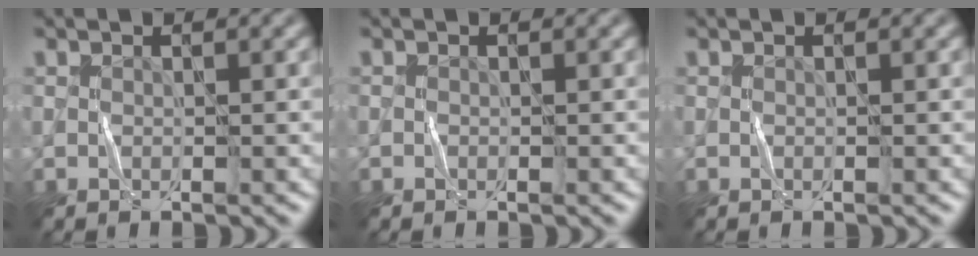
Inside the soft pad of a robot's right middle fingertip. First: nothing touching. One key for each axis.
{"total": 0.0}
{"total": 0.0}